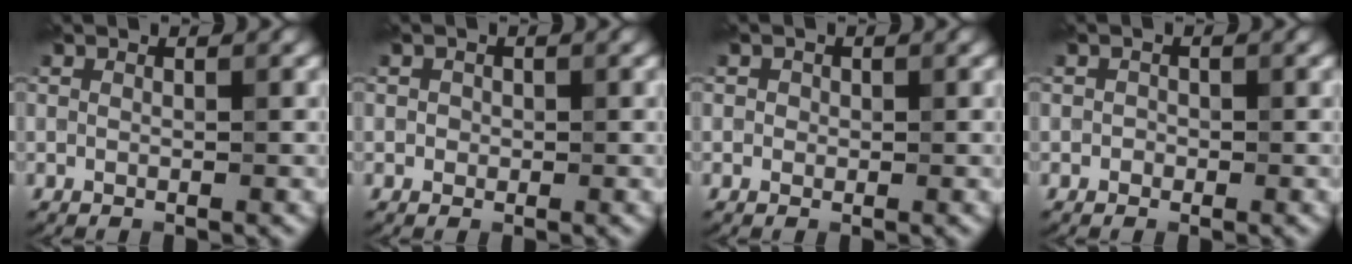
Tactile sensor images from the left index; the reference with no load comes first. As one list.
[{"total": 0.9, "force": [0.0, 0.9, 0.0], "torque": [0.005, 0.004, -0.005]}, {"total": 1.1, "force": [0.1, 1.1, 0.2], "torque": [0.006, 0.004, -0.004]}, {"total": 0.7, "force": [-0.3, 0.7, -0.1], "torque": [0.005, 0.004, -0.008]}]